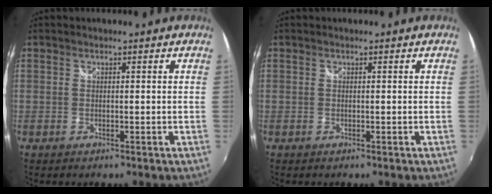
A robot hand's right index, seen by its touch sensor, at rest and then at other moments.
{"total": 0.0}